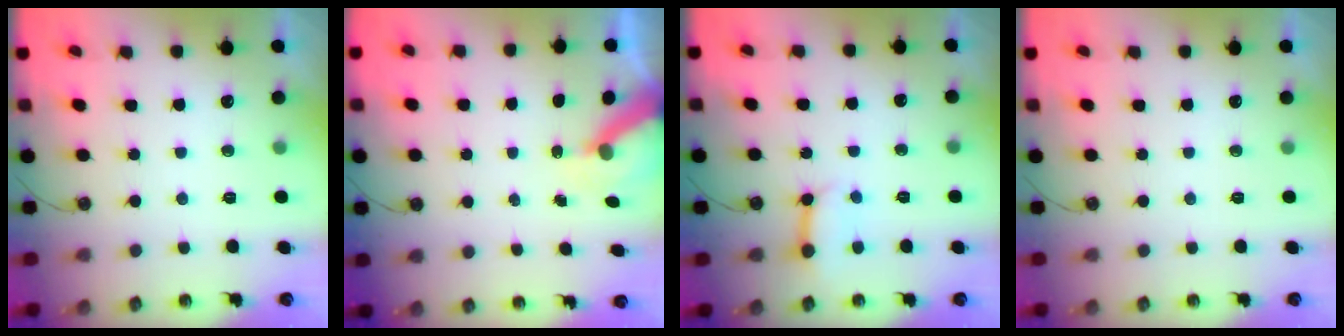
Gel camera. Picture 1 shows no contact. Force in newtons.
{"total": 6.3, "press": 6.3, "slide": 0.7}
{"total": 6.8, "press": 6.7, "slide": 0.9}
{"total": 0.0}